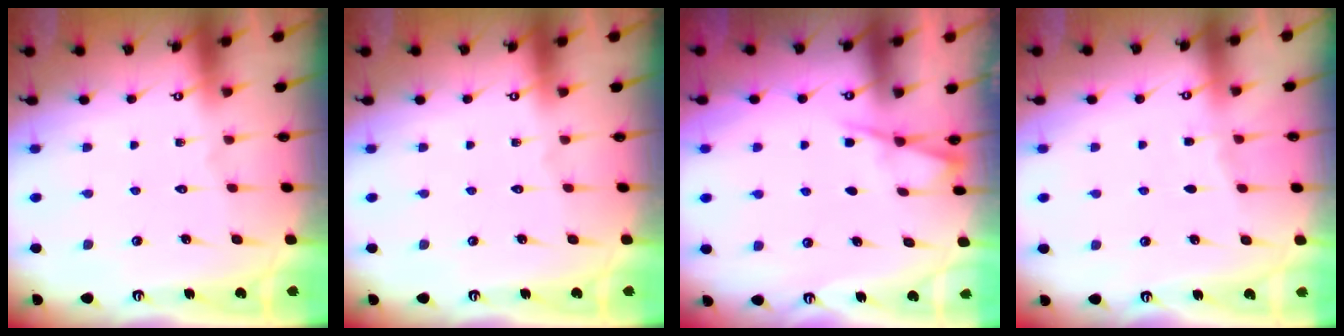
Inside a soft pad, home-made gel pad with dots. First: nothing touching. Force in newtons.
{"total": 0.0}
{"total": 2.8, "press": 2.8, "slide": 0.3}
{"total": 2.9, "press": 2.9, "slide": 0.4}